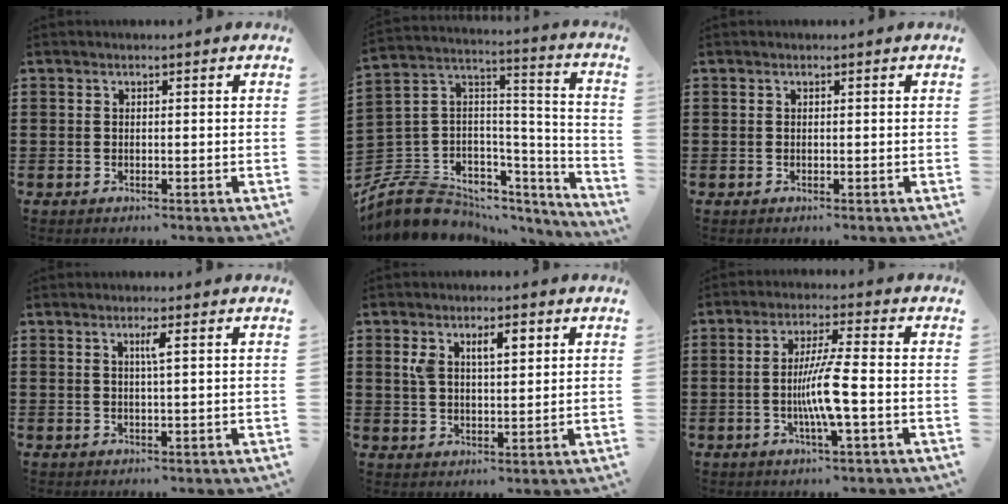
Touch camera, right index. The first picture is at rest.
{"total": 9.2, "force": [-6.4, 6.0, 2.7], "torque": [-0.082, 0.003, -0.123]}
{"total": 0.0}
{"total": 1.8, "force": [0.6, -0.3, 1.7], "torque": [-0.033, -0.004, 0.007]}
{"total": 5.0, "force": [1.9, 2.3, 4.0], "torque": [-0.071, 0.005, 0.027]}
{"total": 7.1, "force": [-1.7, 0.3, 6.9], "torque": [-0.132, -0.009, -0.038]}